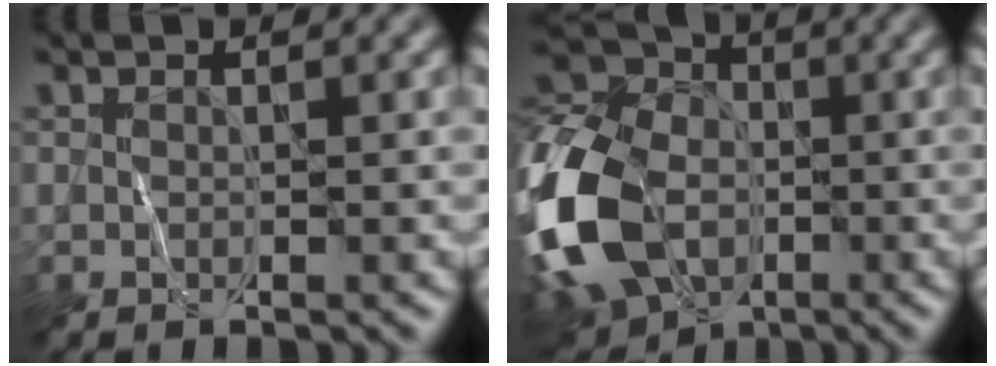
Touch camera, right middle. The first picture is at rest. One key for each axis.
{"total": 16.4, "fx": -5.3, "fy": 11.0, "fz": 11.0, "tx": -0.264, "ty": -0.017, "tz": -0.107}